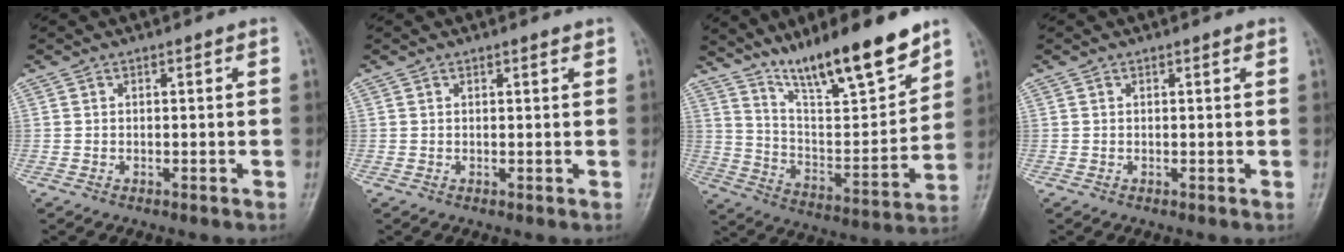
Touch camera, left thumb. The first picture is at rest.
{"total": 0.9, "force": [0.7, 0.2, 0.5], "torque": [-0.005, -0.002, 0.010]}
{"total": 18.9, "force": [14.0, 3.6, 12.2], "torque": [-0.167, -0.081, 0.245]}
{"total": 0.8, "force": [0.6, 0.1, 0.5], "torque": [-0.005, 0.001, 0.005]}